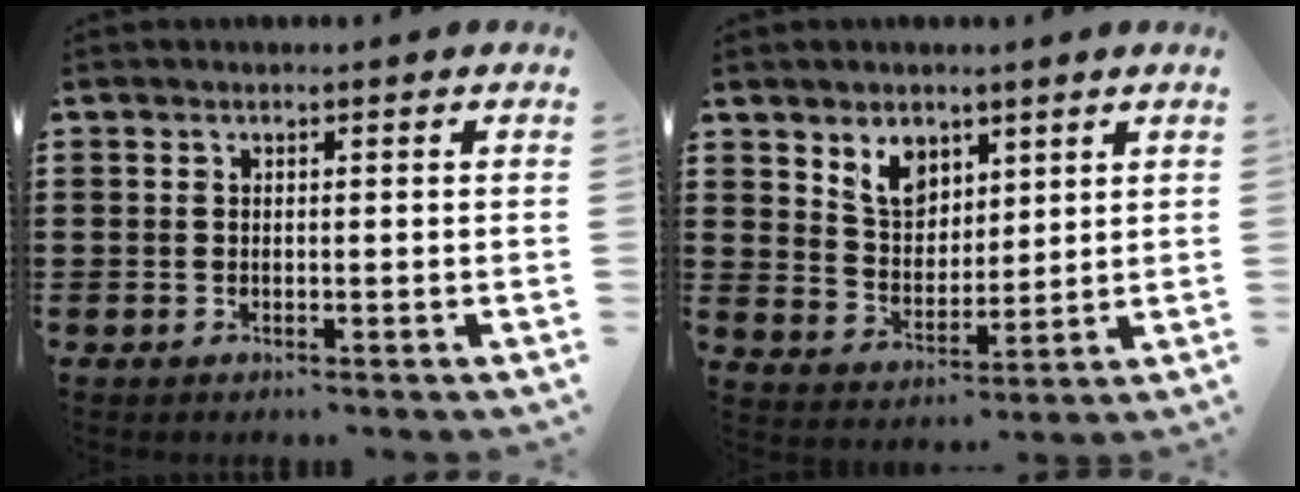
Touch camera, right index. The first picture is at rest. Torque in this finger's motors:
{"motor_torque": [0.23, 0.05, 0.24, 0.08]}